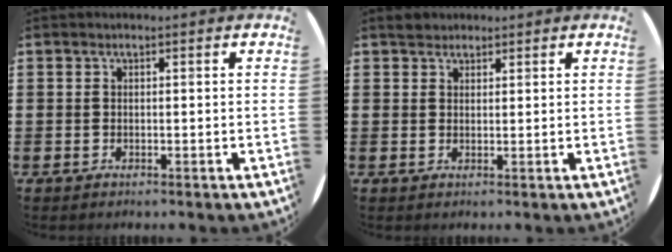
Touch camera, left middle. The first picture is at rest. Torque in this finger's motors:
{"motor_torque": [0.46, -0.38, -0.01, 0.02]}